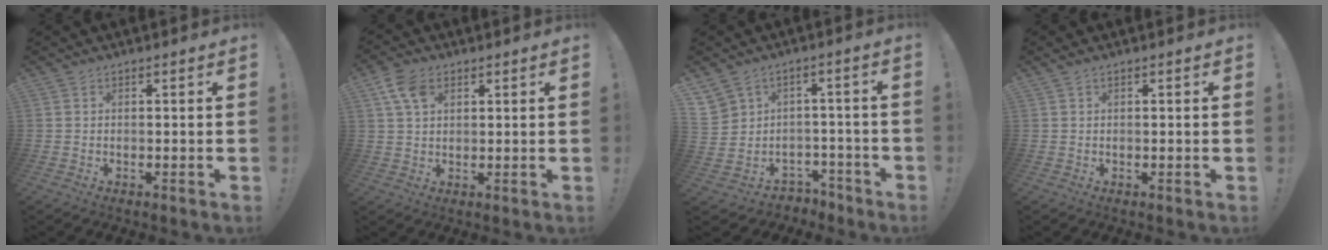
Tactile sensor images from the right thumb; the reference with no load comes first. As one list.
[{"total": 7.2, "force": [3.0, 4.8, 4.5], "torque": [-0.079, 0.002, 0.061]}, {"total": 5.9, "force": [-0.3, 5.8, 0.7], "torque": [-0.027, 0.006, 0.009]}, {"total": 0.6, "force": [0.3, 0.0, 0.5], "torque": [-0.011, 0.001, 0.006]}]